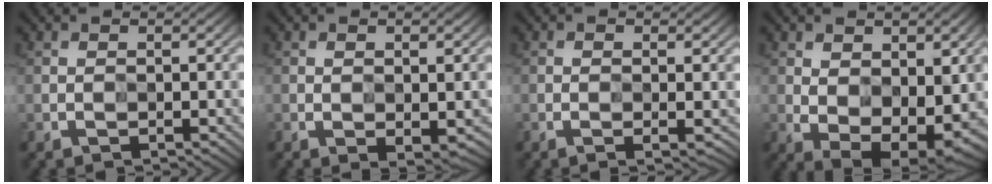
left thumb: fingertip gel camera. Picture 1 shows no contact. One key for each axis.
{"total": 2.0, "fx": -0.5, "fy": 0.8, "fz": 1.8, "tx": -0.029, "ty": -0.007, "tz": -0.002}
{"total": 1.7, "fx": -0.2, "fy": 0.2, "fz": 1.6, "tx": -0.030, "ty": -0.004, "tz": -0.003}
{"total": 7.8, "fx": 0.5, "fy": 4.9, "fz": 6.0, "tx": -0.113, "ty": -0.019, "tz": 0.021}